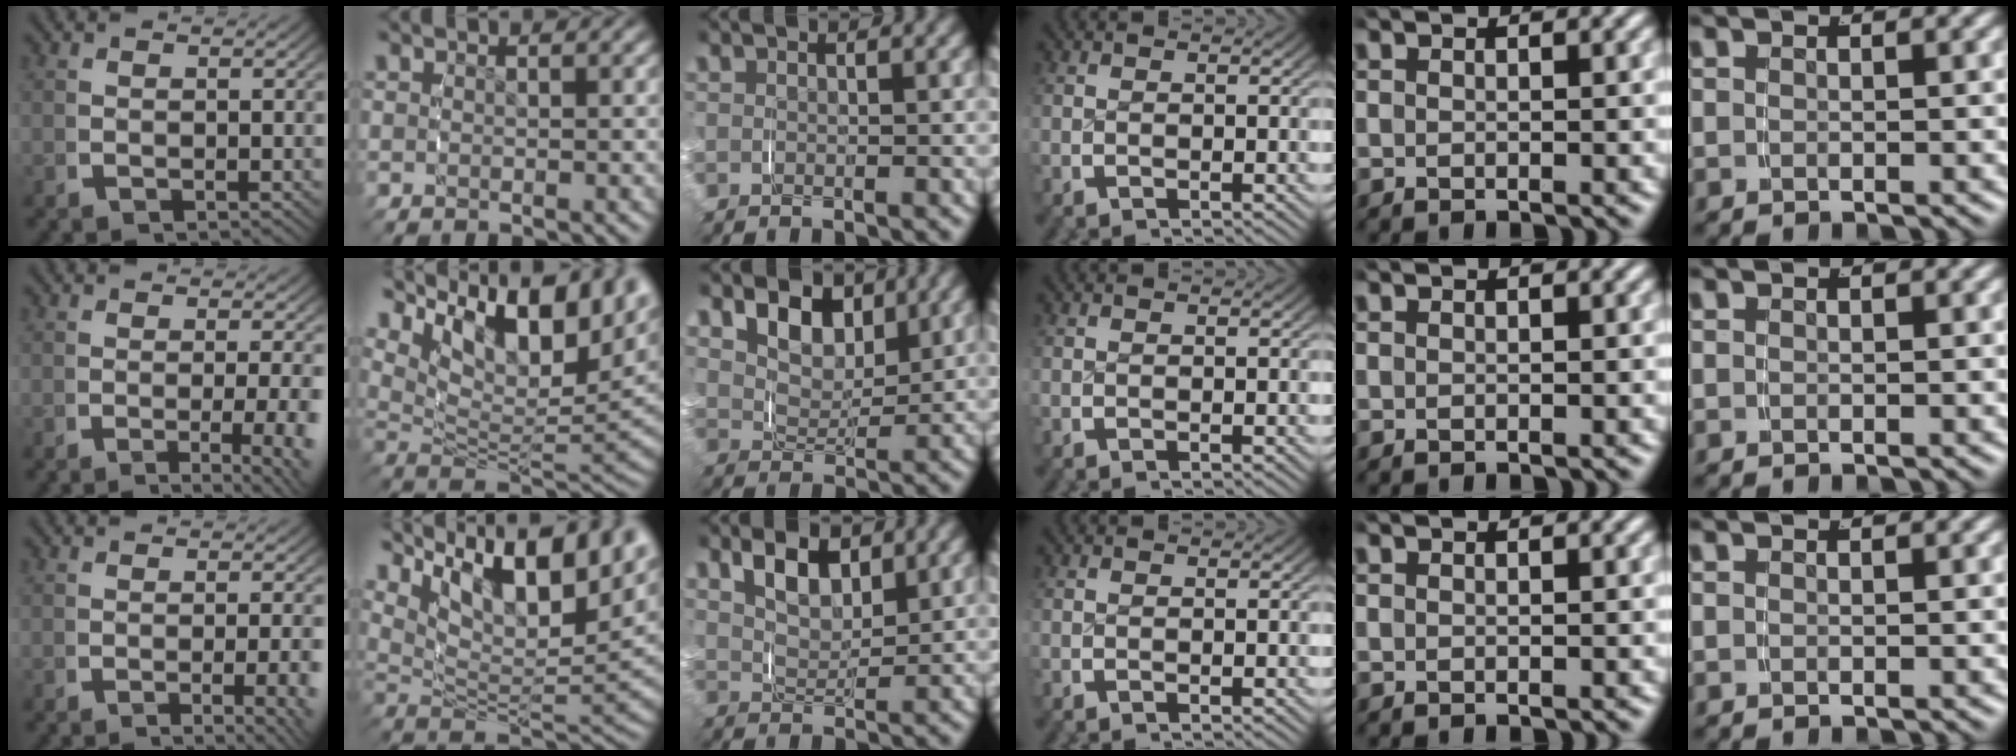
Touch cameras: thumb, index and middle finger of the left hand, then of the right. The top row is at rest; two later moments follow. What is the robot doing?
{"motion": "grasp_and_lifting", "object": "keyboard"}